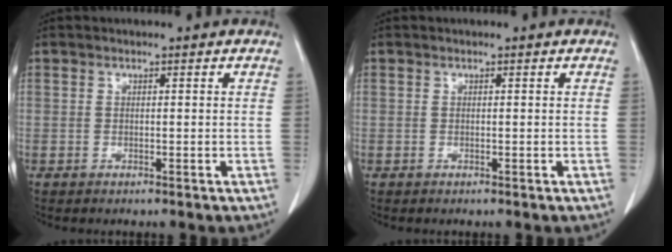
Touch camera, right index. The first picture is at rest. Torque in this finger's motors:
{"motor_torque": [0.00, 0.00, 0.00, 0.00]}